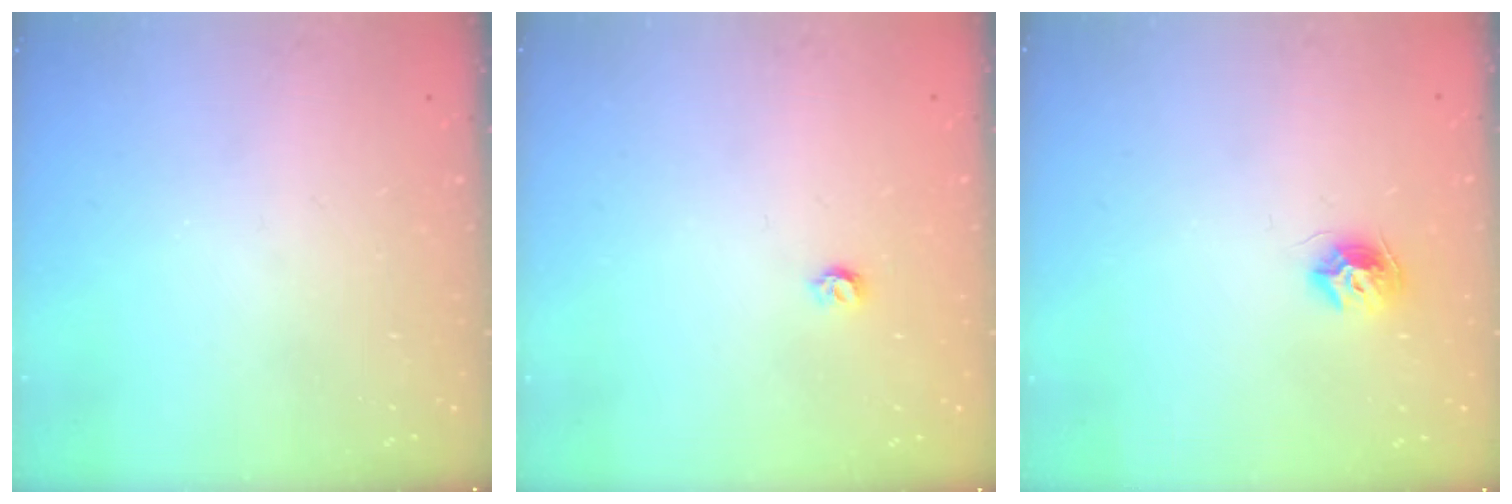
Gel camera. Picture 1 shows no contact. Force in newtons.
{"total": 3.5, "press": 3.5, "slide": 0.3}
{"total": 8.1, "press": 8.1, "slide": 0.1}